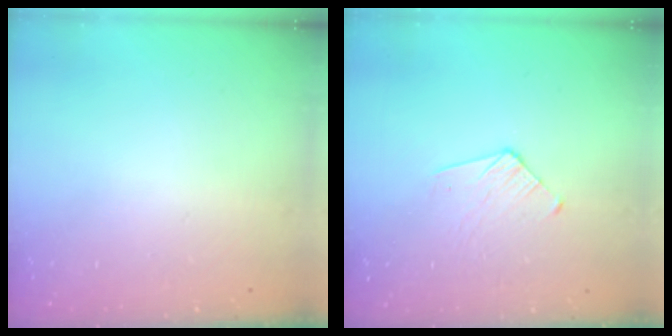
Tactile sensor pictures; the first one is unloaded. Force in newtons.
{"total": 5.7, "press": 5.7, "slide": 0.4}